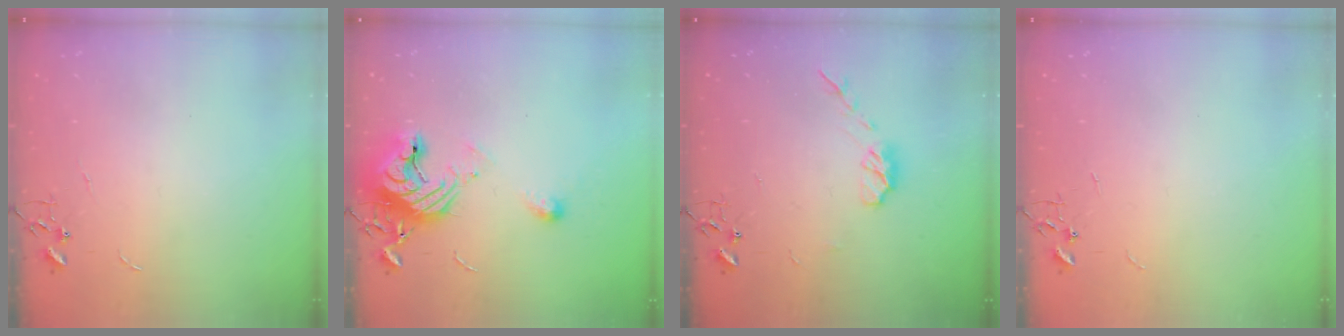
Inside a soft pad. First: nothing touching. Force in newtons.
{"total": 12.9, "press": 12.8, "slide": 1.2}
{"total": 6.9, "press": 6.9, "slide": 0.4}
{"total": 0.0}